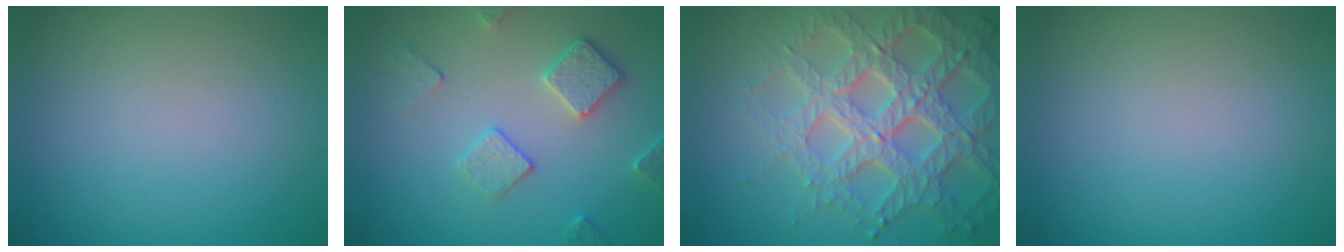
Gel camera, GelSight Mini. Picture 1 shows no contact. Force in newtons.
{"total": 3.4, "press": 3.0, "slide": 1.6}
{"total": 7.0, "press": 6.8, "slide": 1.7}
{"total": 0.0}